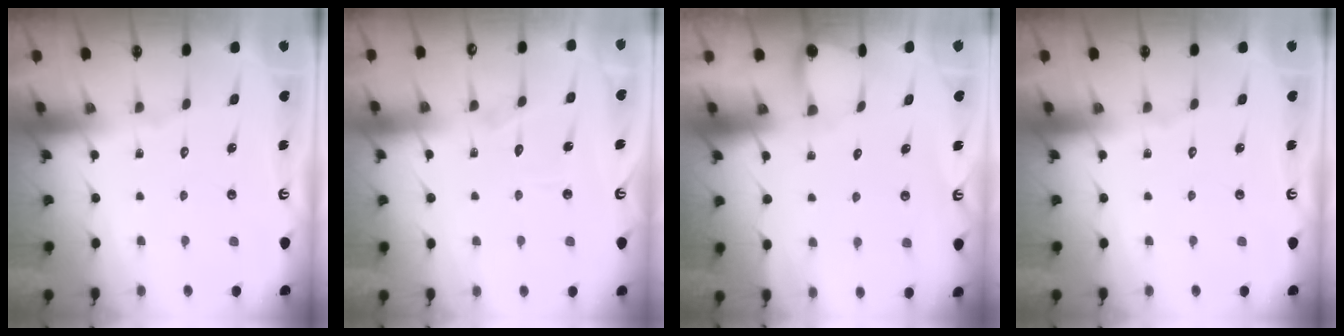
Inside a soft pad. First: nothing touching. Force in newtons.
{"total": 3.9, "press": 3.9, "slide": 0.2}
{"total": 2.7, "press": 2.7, "slide": 0.2}
{"total": 0.0}